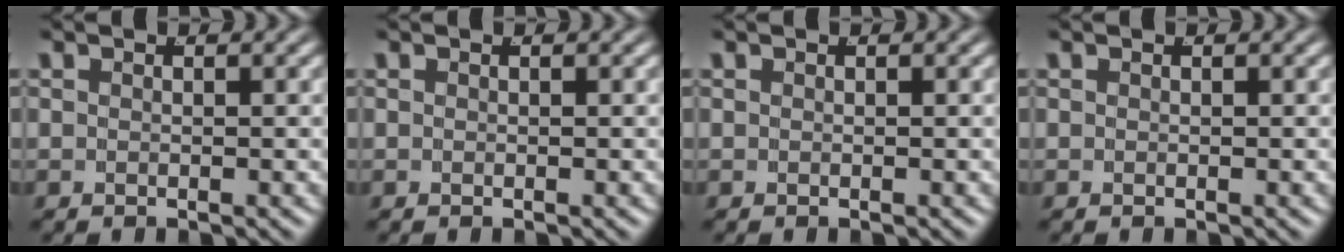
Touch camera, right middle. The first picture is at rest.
{"total": 0.0}
{"total": 0.0}
{"total": 0.0}